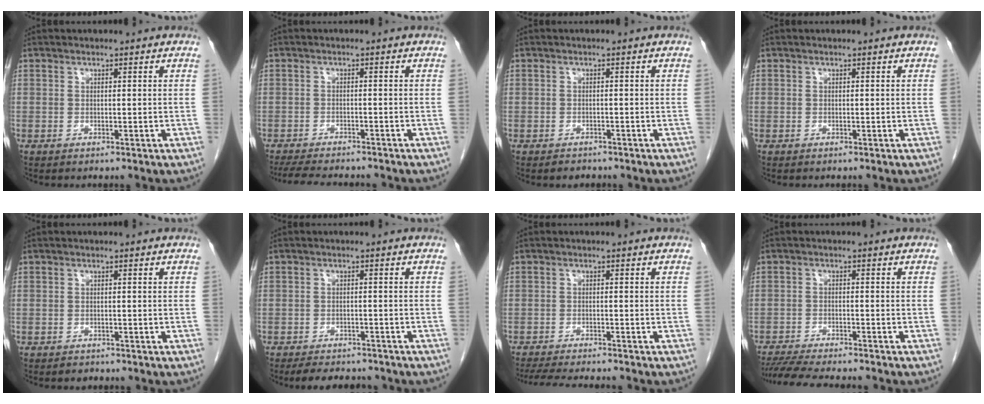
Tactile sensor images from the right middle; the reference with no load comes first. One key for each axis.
{"total": 9.9, "fx": -8.9, "fy": 1.8, "fz": 4.0, "tx": -0.061, "ty": -0.013, "tz": -0.127}
{"total": 1.5, "fx": -1.3, "fy": 0.8, "fz": 0.2, "tx": -0.008, "ty": 0.000, "tz": -0.018}
{"total": 0.0}
{"total": 1.1, "fx": -0.9, "fy": 0.6, "fz": 0.1, "tx": -0.005, "ty": 0.000, "tz": -0.013}
{"total": 7.2, "fx": -6.3, "fy": 2.6, "fz": 2.3, "tx": -0.031, "ty": -0.002, "tz": -0.084}
{"total": 9.1, "fx": -8.2, "fy": 0.9, "fz": 3.8, "tx": -0.056, "ty": -0.016, "tz": -0.123}
{"total": 9.9, "fx": -8.9, "fy": 0.7, "fz": 4.3, "tx": -0.065, "ty": -0.015, "tz": -0.138}